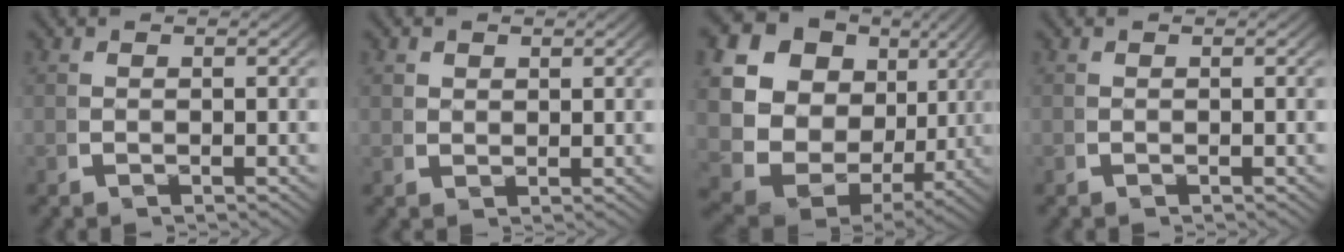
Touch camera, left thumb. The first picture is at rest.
{"total": 1.1, "force": [0.9, 0.6, 0.2], "torque": [0.010, 0.003, 0.020]}
{"total": 20.1, "force": [2.1, 15.7, 12.4], "torque": [-0.261, -0.024, 0.029]}
{"total": 0.0}